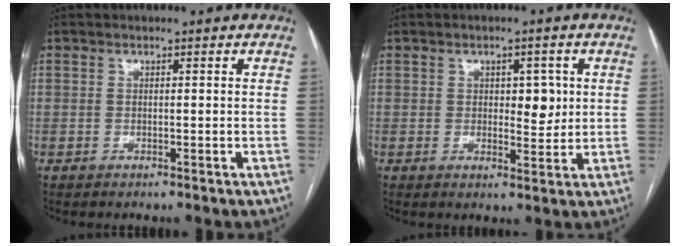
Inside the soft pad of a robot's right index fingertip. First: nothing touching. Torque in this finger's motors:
{"motor_torque": [0.02, 0.31, 0.18, 0.00]}